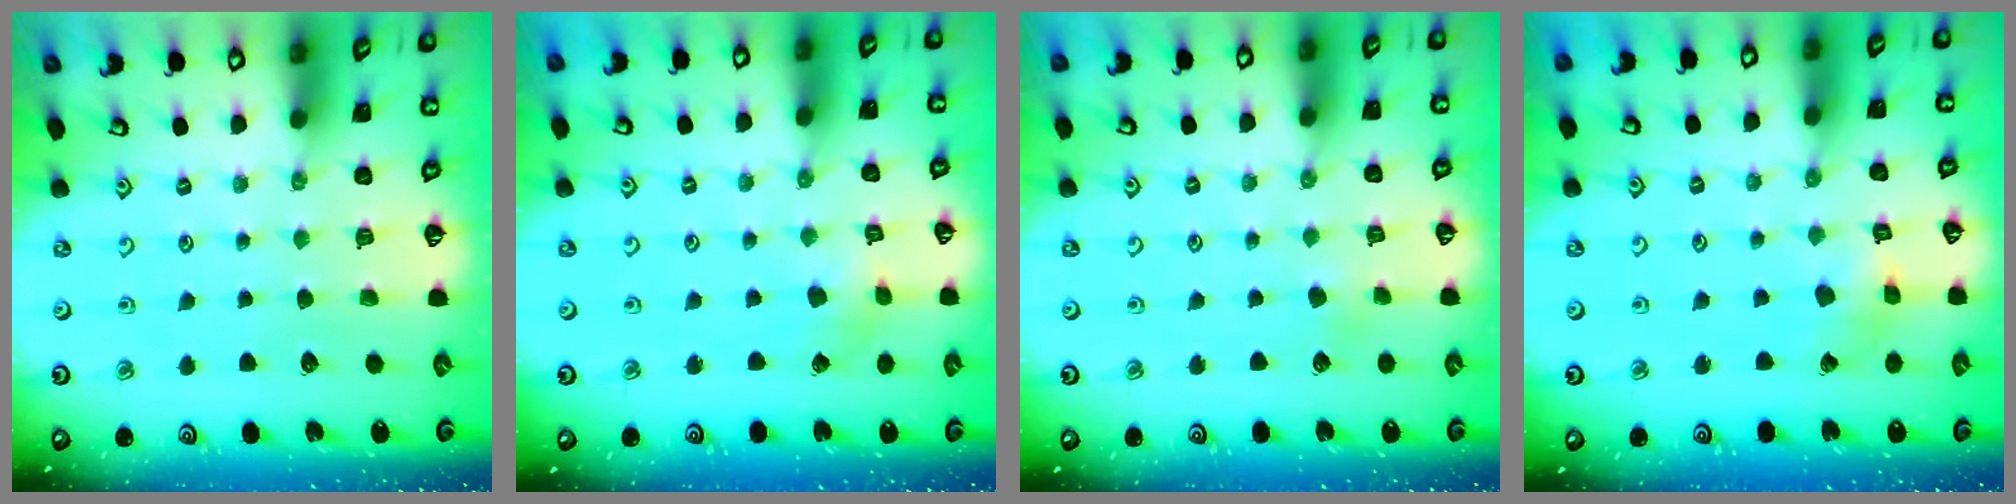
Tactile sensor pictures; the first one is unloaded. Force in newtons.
{"total": 2.7, "press": 2.7, "slide": 0.3}
{"total": 1.8, "press": 1.7, "slide": 0.4}
{"total": 3.1, "press": 3.1, "slide": 0.5}